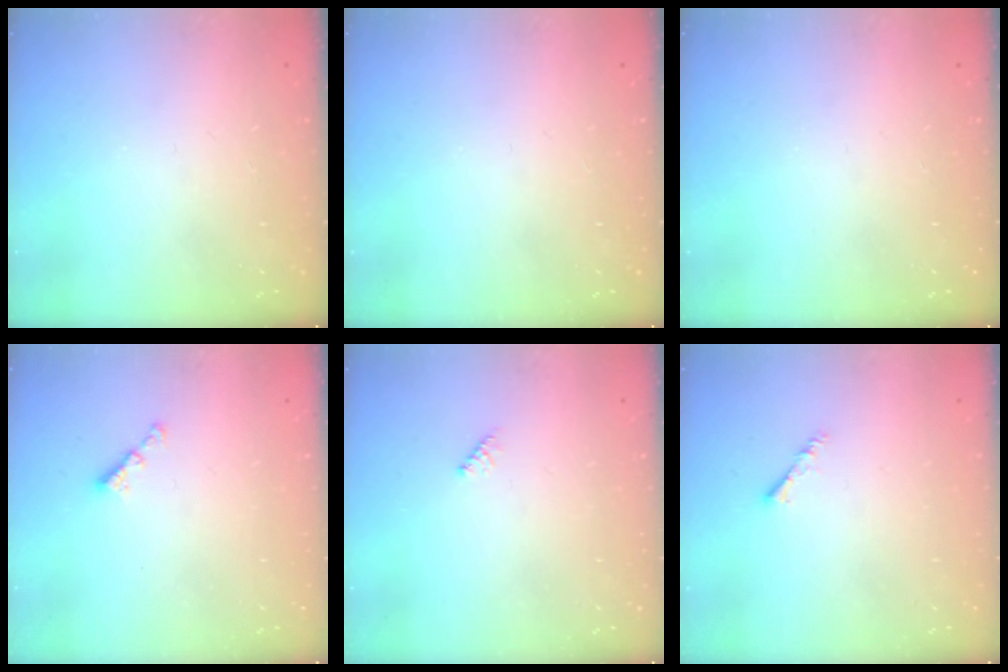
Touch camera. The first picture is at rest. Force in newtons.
{"total": 0.0}
{"total": 0.0}
{"total": 2.4, "press": 2.4, "slide": 0.4}
{"total": 2.3, "press": 2.3, "slide": 0.4}
{"total": 1.5, "press": 1.5, "slide": 0.4}